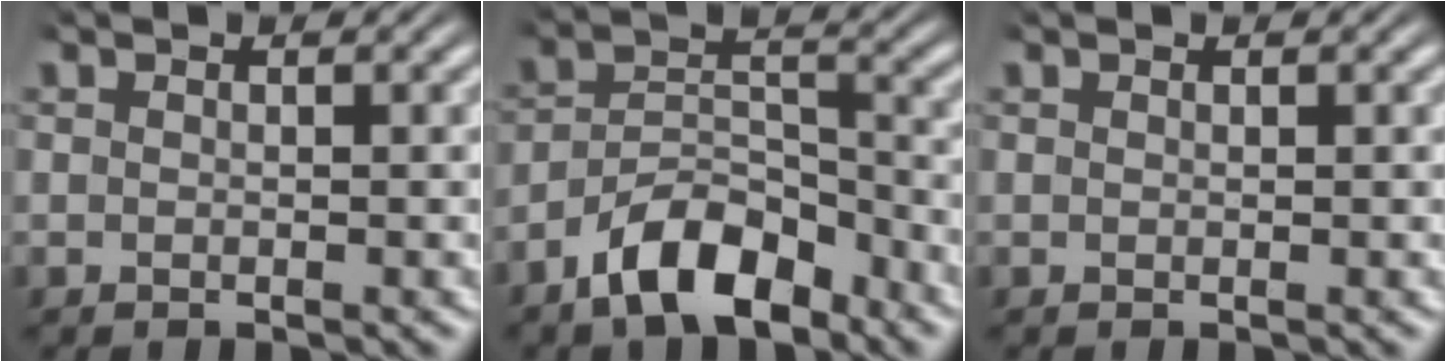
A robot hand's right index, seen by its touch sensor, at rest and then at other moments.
{"total": 7.0, "force": [-4.9, 3.3, 3.7], "torque": [-0.040, 0.002, -0.087]}
{"total": 0.0}